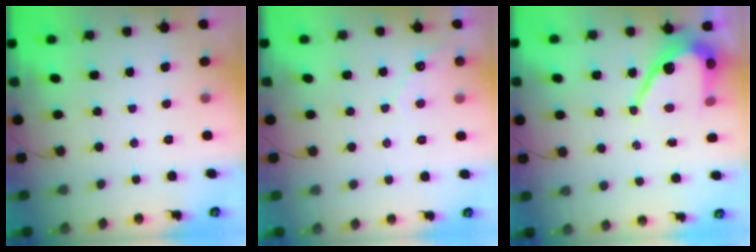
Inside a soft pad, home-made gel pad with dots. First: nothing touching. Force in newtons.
{"total": 4.0, "press": 4.0, "slide": 0.2}
{"total": 10.2, "press": 10.1, "slide": 0.9}